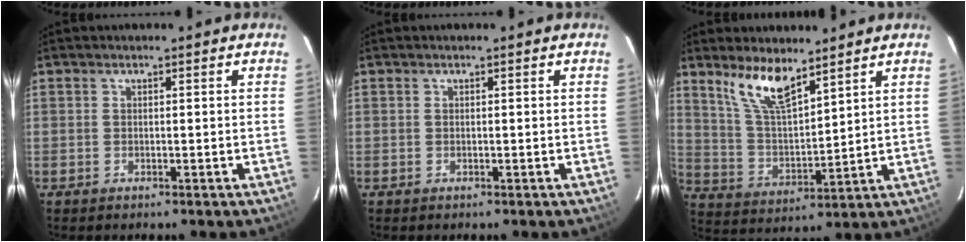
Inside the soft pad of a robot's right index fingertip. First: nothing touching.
{"total": 0.0}
{"total": 10.0, "force": [7.4, 2.4, 6.3], "torque": [-0.121, 0.000, 0.153]}